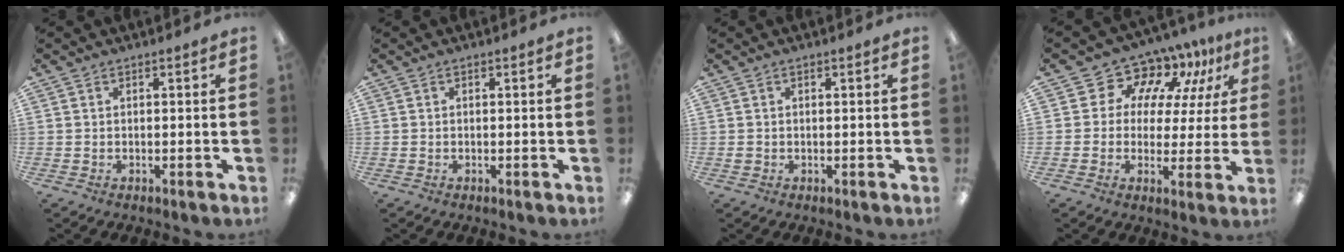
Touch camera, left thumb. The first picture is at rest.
{"total": 0.0}
{"total": 0.9, "force": [0.1, 0.8, 0.4], "torque": [-0.009, 0.006, 0.000]}
{"total": 10.5, "force": [8.3, 6.1, 1.8], "torque": [-0.060, -0.070, 0.156]}